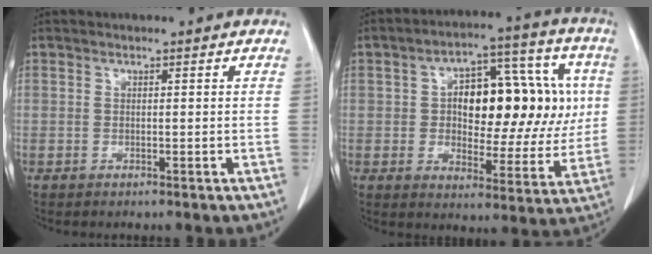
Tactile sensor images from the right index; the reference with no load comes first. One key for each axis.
{"total": 18.8, "fx": 2.5, "fy": 8.9, "fz": 16.4, "tx": -0.233, "ty": 0.041, "tz": 0.043}